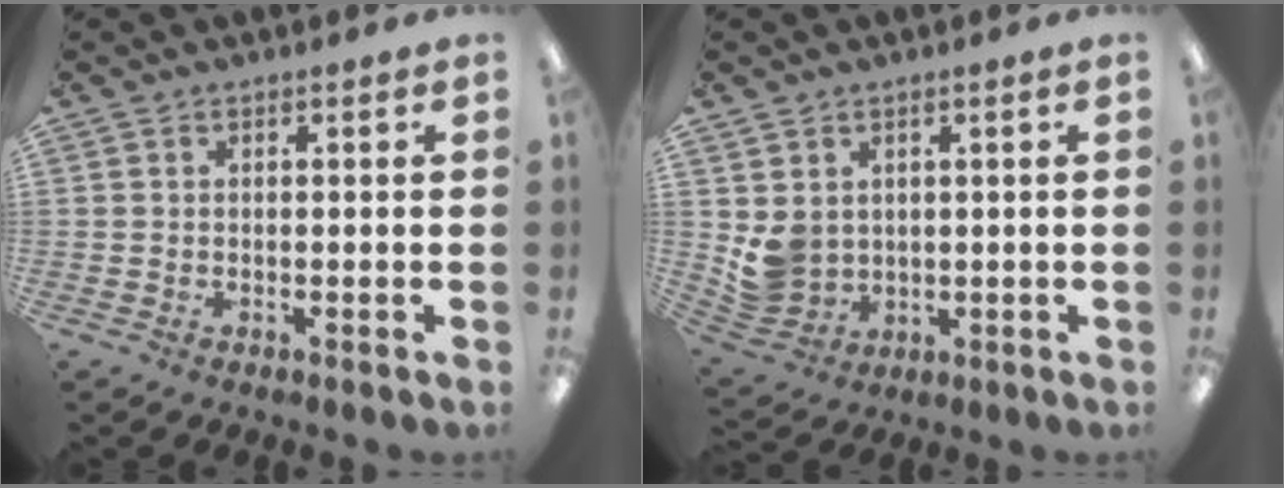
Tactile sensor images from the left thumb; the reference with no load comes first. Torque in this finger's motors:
{"motor_torque": [-0.13, 0.23, 0.31, -0.37, 0.08]}